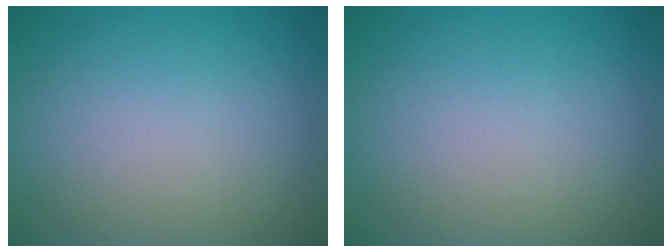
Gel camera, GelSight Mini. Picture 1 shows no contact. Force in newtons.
{"total": 0.0}